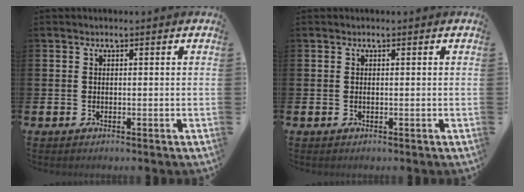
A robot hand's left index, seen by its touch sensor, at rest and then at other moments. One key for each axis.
{"total": 0.0}